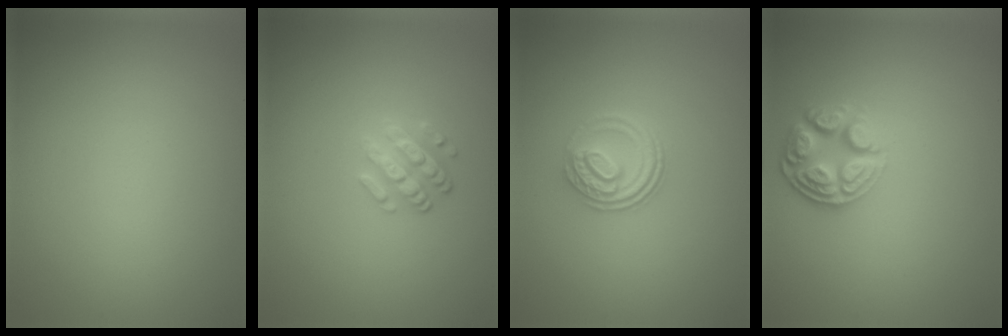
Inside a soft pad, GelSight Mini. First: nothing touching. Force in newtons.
{"total": 2.8, "press": 2.3, "slide": 1.5}
{"total": 3.0, "press": 2.5, "slide": 1.7}
{"total": 3.9, "press": 3.1, "slide": 2.4}